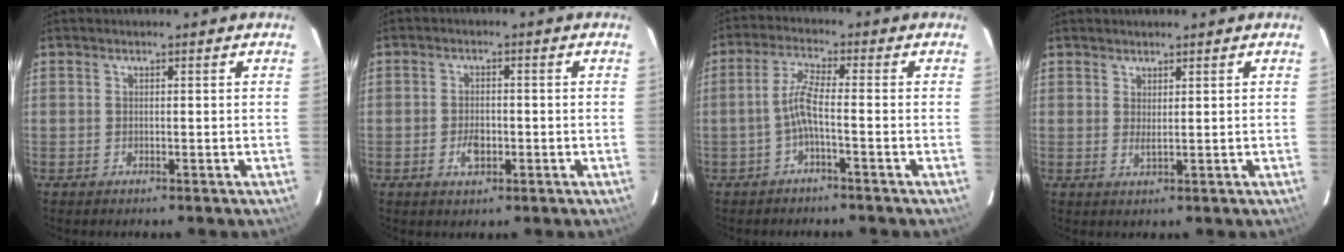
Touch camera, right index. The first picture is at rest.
{"total": 3.8, "force": [-1.3, 2.2, 2.7], "torque": [-0.053, -0.001, -0.019]}
{"total": 4.2, "force": [-1.7, 0.1, 3.9], "torque": [-0.090, 0.008, -0.034]}
{"total": 1.5, "force": [1.2, 0.2, 1.0], "torque": [-0.021, -0.002, 0.019]}